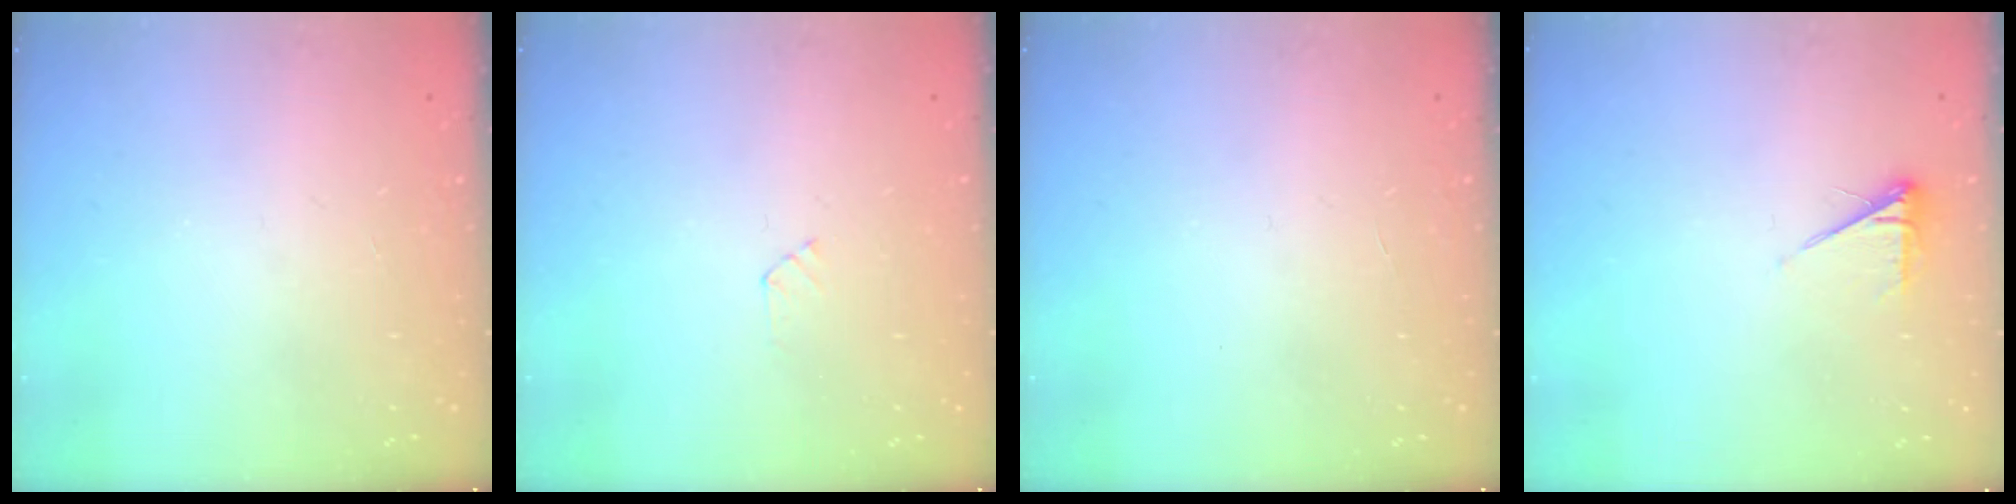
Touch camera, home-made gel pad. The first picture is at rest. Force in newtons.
{"total": 2.4, "press": 2.4, "slide": 0.3}
{"total": 0.0}
{"total": 5.5, "press": 5.5, "slide": 0.7}